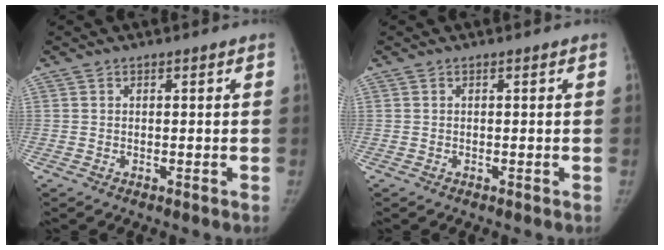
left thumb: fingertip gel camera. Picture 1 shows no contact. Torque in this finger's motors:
{"motor_torque": [0.01, 0.01, 0.04, 0.05, 0.00]}